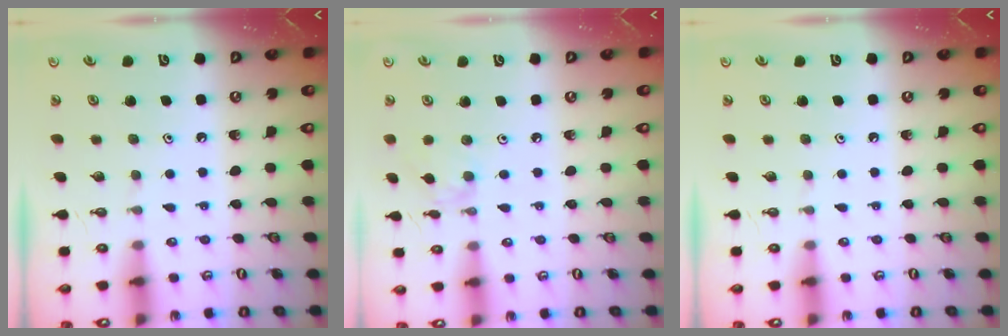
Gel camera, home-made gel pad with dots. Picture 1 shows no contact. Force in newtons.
{"total": 2.4, "press": 2.4, "slide": 0.5}
{"total": 0.0}